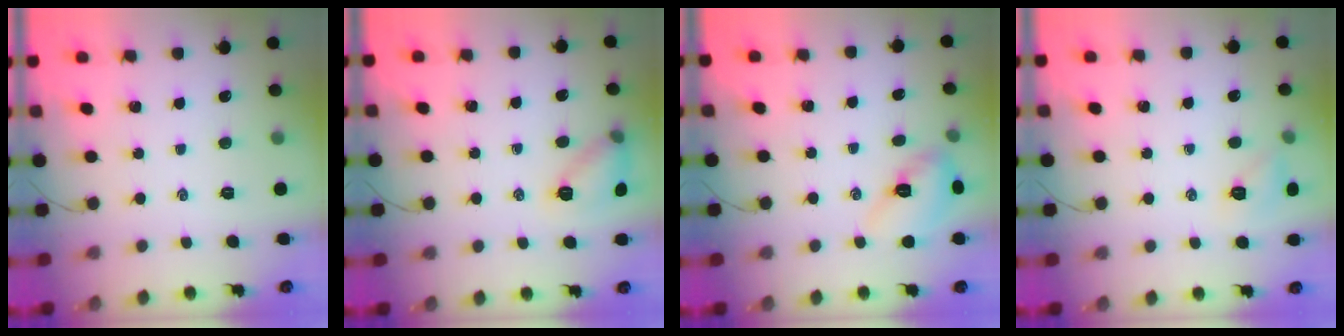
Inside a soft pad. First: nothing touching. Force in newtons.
{"total": 10.3, "press": 10.2, "slide": 1.1}
{"total": 7.8, "press": 7.7, "slide": 0.3}
{"total": 6.4, "press": 6.2, "slide": 1.5}